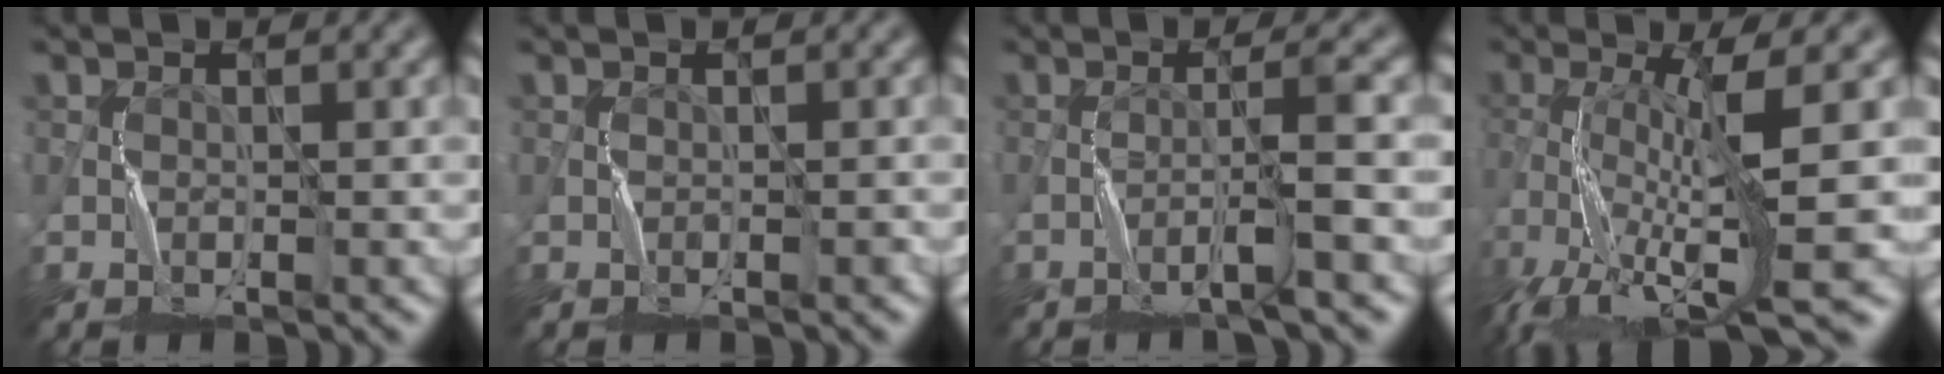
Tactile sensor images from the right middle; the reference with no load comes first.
{"total": 0.0}
{"total": 2.7, "force": [-1.2, -0.5, 2.4], "torque": [-0.038, 0.012, -0.034]}
{"total": 10.0, "force": [-3.2, 1.9, 9.2], "torque": [-0.174, -0.008, -0.054]}